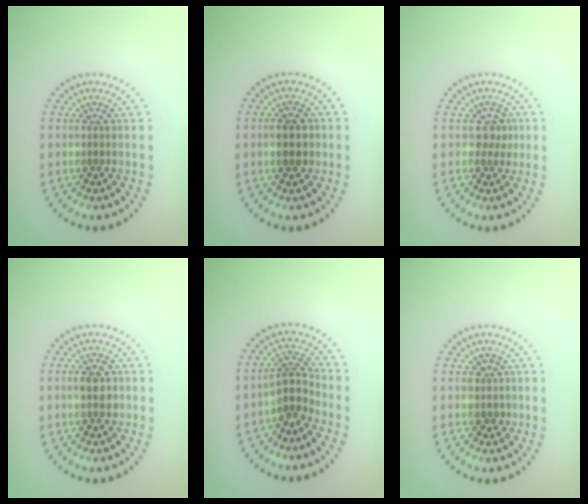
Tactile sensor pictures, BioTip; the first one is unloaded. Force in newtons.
{"total": 2.4, "press": 2.4, "slide": 0.1}
{"total": 1.4, "press": 1.2, "slide": 0.7}
{"total": 2.7, "press": 2.7, "slide": 0.1}
{"total": 2.8, "press": 2.2, "slide": 1.8}
{"total": 1.4, "press": 1.3, "slide": 0.7}